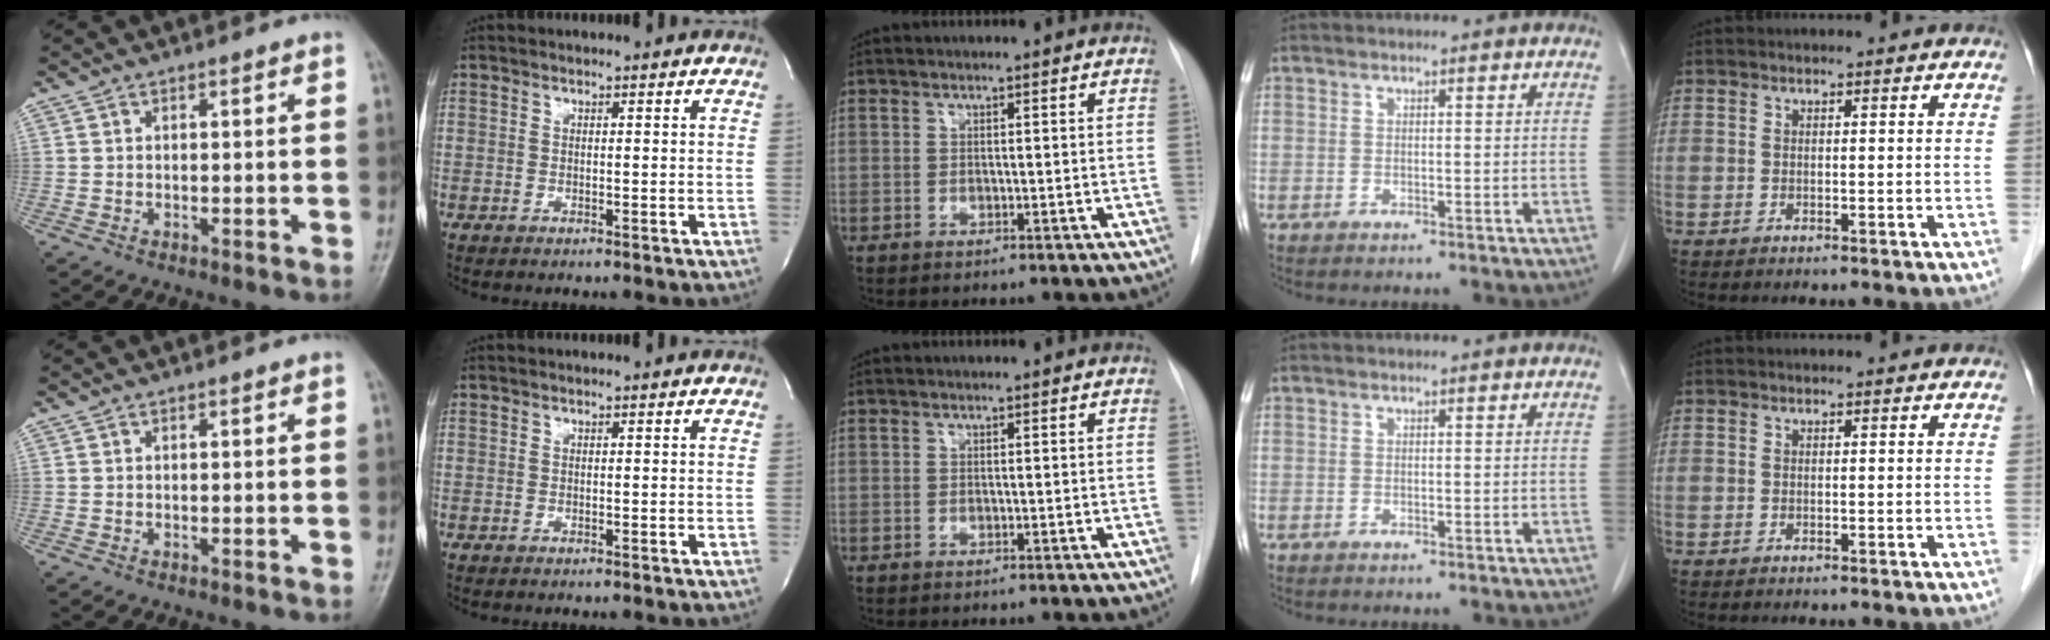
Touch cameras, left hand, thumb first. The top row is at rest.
{}